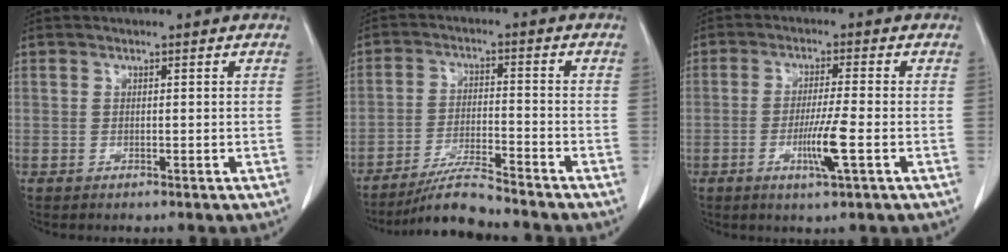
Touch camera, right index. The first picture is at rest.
{"total": 7.0, "force": [-6.5, -0.8, 2.6], "torque": [-0.052, -0.020, -0.118]}
{"total": 6.1, "force": [-2.0, -0.5, 5.7], "torque": [-0.107, -0.014, -0.037]}